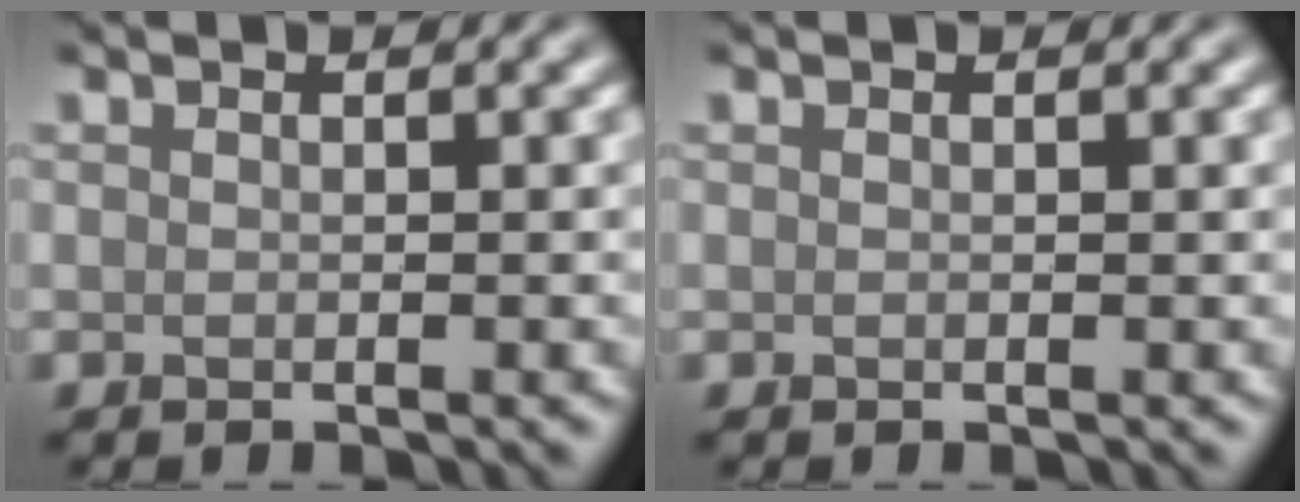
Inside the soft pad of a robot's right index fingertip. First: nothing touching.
{"total": 0.0}